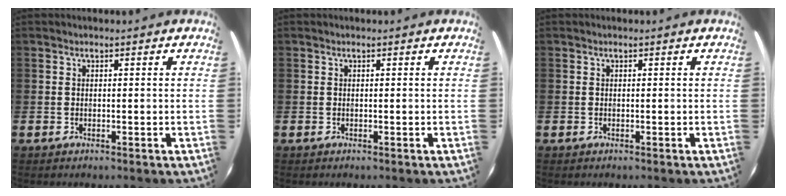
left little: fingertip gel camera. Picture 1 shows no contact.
{"total": 0.0}
{"total": 0.0}